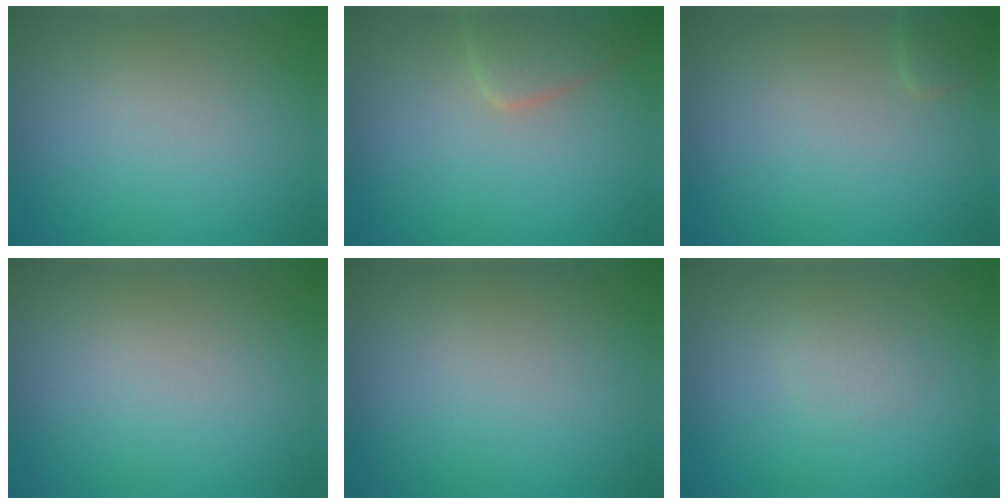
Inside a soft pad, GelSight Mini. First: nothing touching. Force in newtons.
{"total": 2.8, "press": 2.8, "slide": 0.2}
{"total": 1.0, "press": 1.0, "slide": 0.1}
{"total": 0.0}
{"total": 0.0}
{"total": 1.0, "press": 1.0, "slide": 0.1}